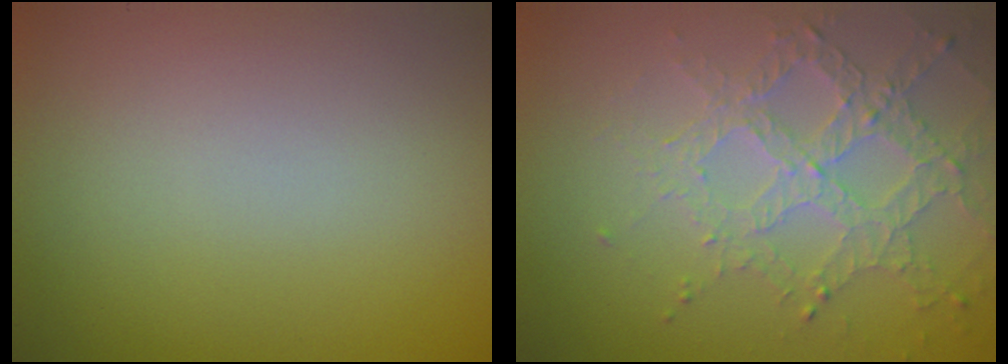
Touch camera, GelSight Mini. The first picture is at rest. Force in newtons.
{"total": 4.3, "press": 3.1, "slide": 2.9}